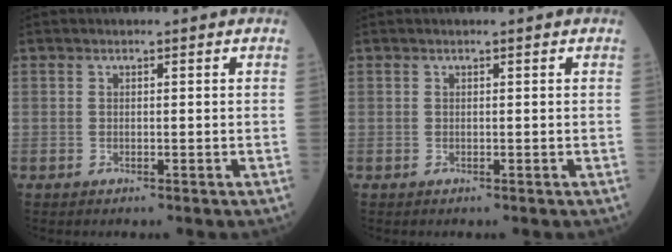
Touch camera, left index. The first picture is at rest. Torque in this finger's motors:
{"motor_torque": [-0.19, -0.20, -0.03, -0.05]}